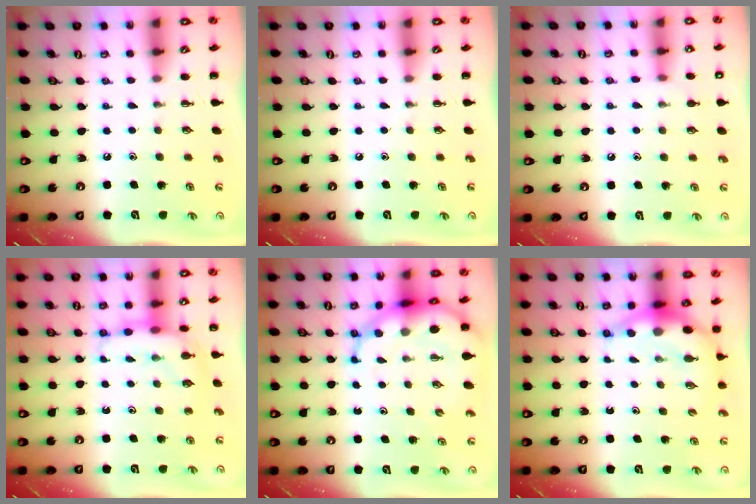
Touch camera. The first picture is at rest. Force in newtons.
{"total": 0.0}
{"total": 7.2, "press": 6.7, "slide": 2.4}
{"total": 9.0, "press": 8.9, "slide": 1.3}
{"total": 10.6, "press": 10.2, "slide": 2.7}
{"total": 7.8, "press": 7.6, "slide": 1.6}